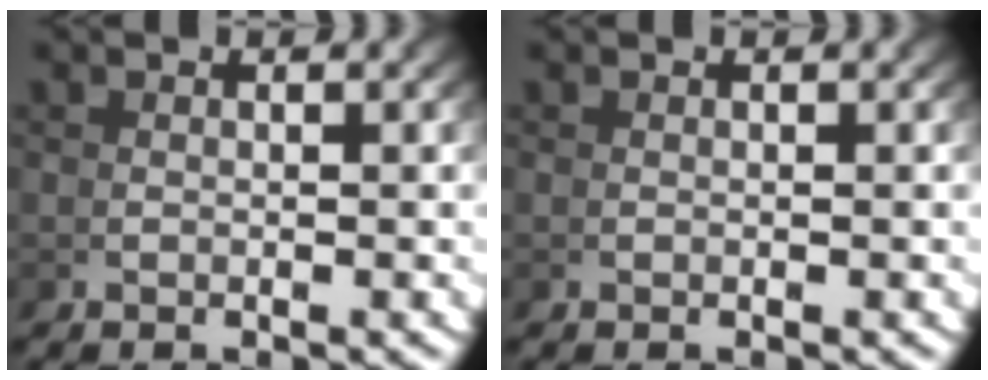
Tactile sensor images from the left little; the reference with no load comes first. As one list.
[{"total": 0.0}]